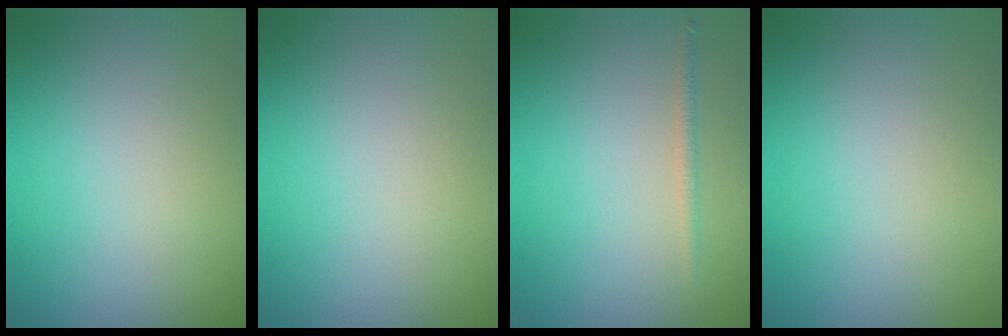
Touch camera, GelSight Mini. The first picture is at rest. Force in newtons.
{"total": 0.0}
{"total": 0.8, "press": 0.8, "slide": 0.0}
{"total": 0.0}